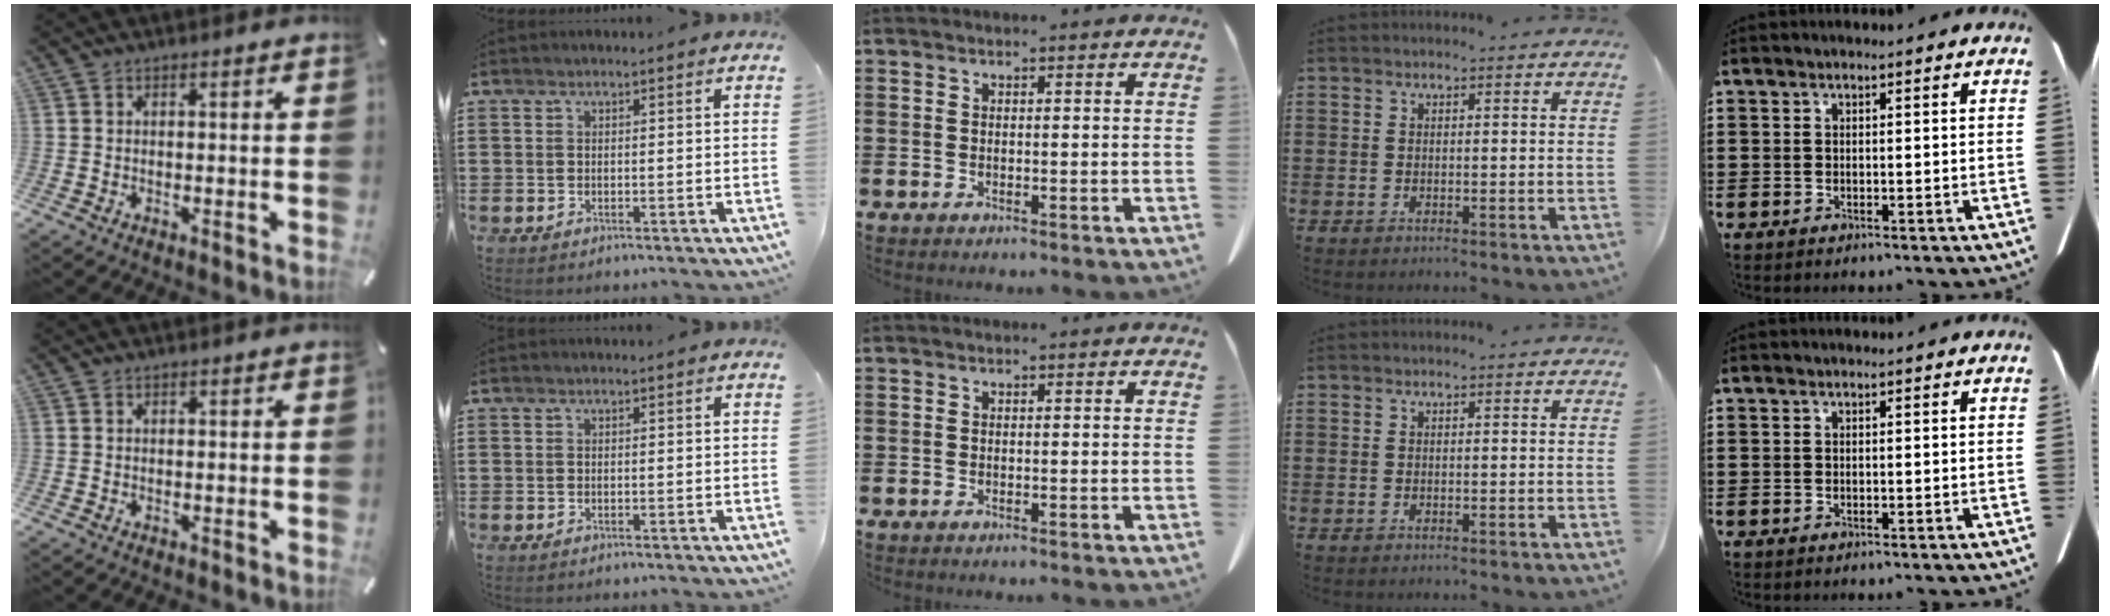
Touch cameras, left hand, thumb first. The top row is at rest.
{}